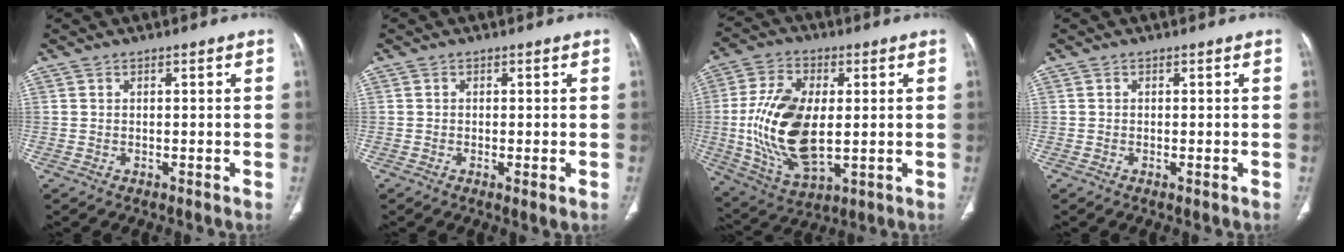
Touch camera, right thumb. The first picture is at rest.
{"total": 1.7, "force": [-0.4, 0.3, 1.6], "torque": [-0.038, -0.008, -0.009]}
{"total": 18.0, "force": [0.1, 9.7, 15.2], "torque": [-0.300, -0.009, 0.012]}
{"total": 0.7, "force": [-0.2, 0.2, 0.6], "torque": [-0.013, -0.002, -0.004]}